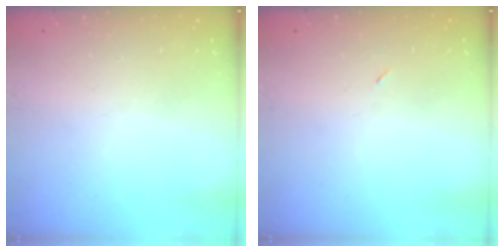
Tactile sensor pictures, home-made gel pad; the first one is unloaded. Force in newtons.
{"total": 2.3, "press": 2.0, "slide": 1.2}